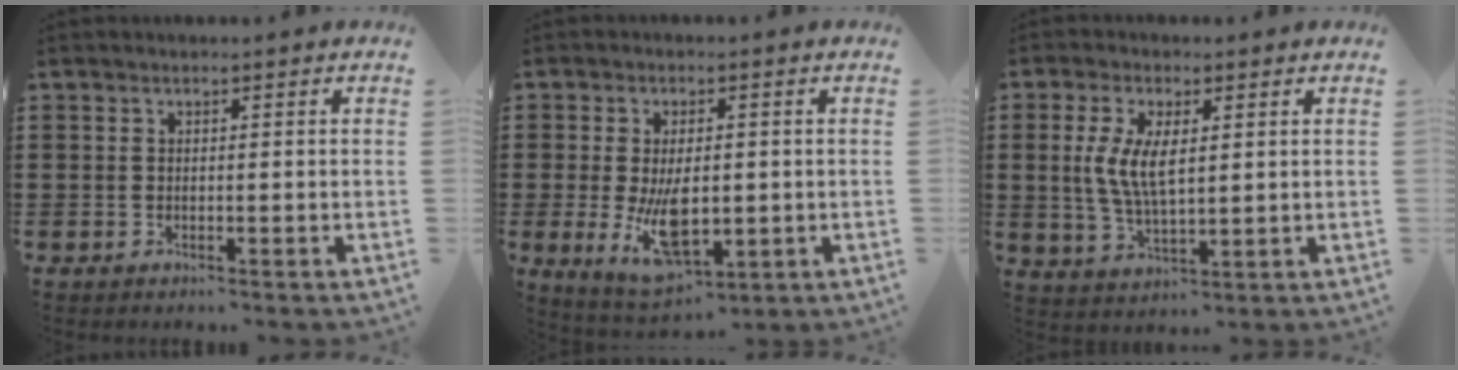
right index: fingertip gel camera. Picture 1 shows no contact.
{"total": 9.1, "force": [-0.8, 4.5, 7.8], "torque": [-0.144, -0.010, -0.012]}
{"total": 6.8, "force": [1.0, 2.9, 6.1], "torque": [-0.127, 0.006, 0.016]}